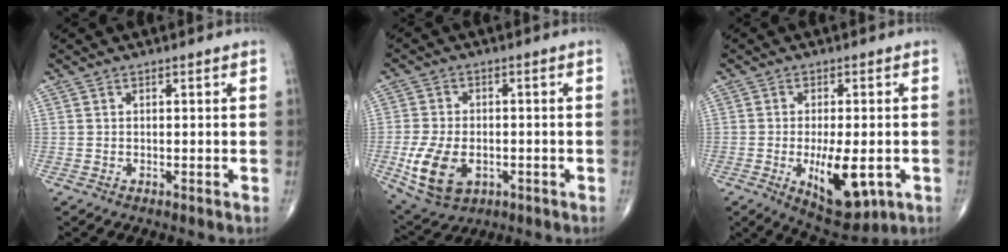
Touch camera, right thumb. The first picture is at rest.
{"total": 11.6, "force": [-3.2, 7.4, 8.3], "torque": [-0.159, 0.001, -0.043]}
{"total": 11.9, "force": [-3.3, 5.0, 10.3], "torque": [-0.147, -0.011, -0.037]}